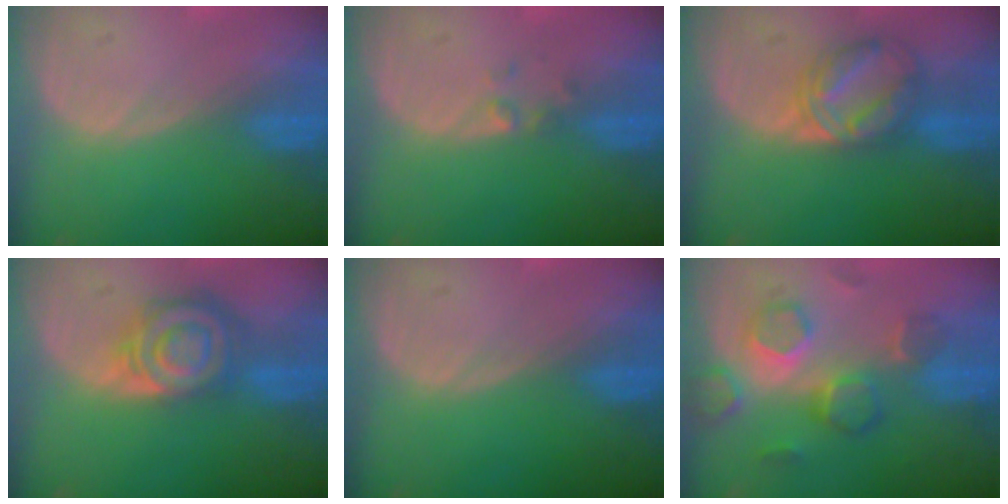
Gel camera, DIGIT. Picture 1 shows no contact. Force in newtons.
{"total": 1.4, "press": 1.2, "slide": 0.7}
{"total": 6.3, "press": 6.3, "slide": 0.3}
{"total": 8.3, "press": 7.1, "slide": 4.2}
{"total": 0.0}
{"total": 9.0, "press": 7.8, "slide": 4.4}